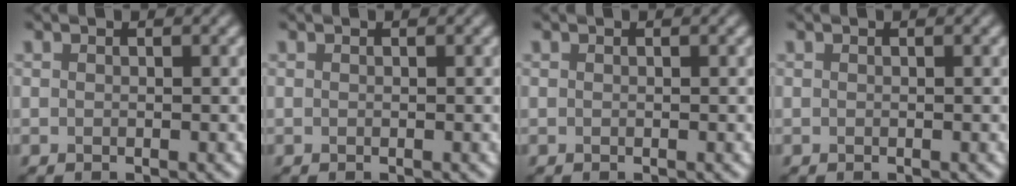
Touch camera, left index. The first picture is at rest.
{"total": 0.0}
{"total": 0.0}
{"total": 0.0}